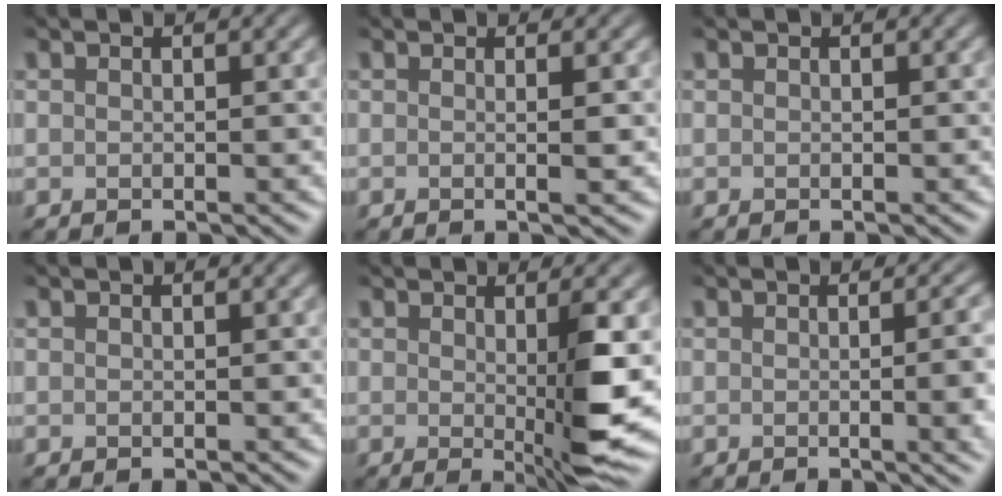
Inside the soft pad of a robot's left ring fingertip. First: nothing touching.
{"total": 2.0, "force": [-0.2, 0.6, 1.9], "torque": [-0.028, 0.003, -0.016]}
{"total": 0.0}
{"total": 0.0}
{"total": 5.4, "force": [-0.3, 0.6, 5.3], "torque": [-0.088, -0.016, 0.005]}
{"total": 10.0, "force": [-0.1, 4.8, 8.7], "torque": [-0.036, 0.016, -0.006]}